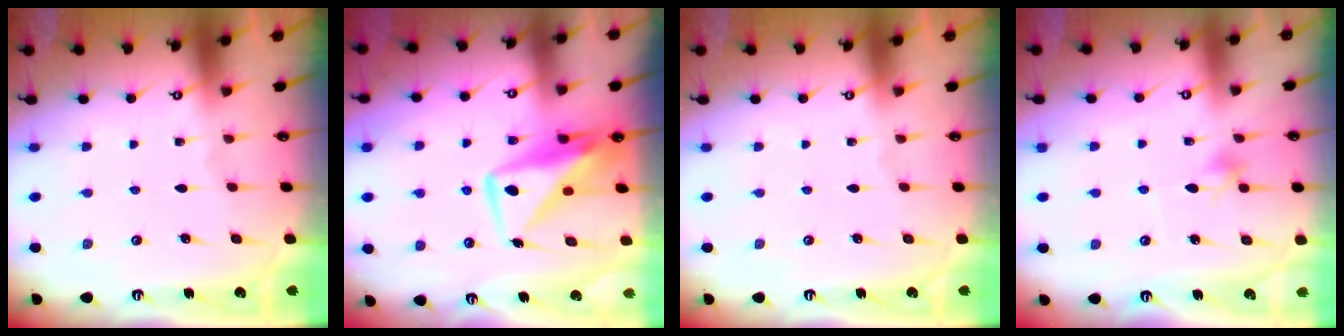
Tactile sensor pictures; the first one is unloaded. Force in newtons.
{"total": 10.7, "press": 10.7, "slide": 0.9}
{"total": 0.0}
{"total": 7.2, "press": 7.1, "slide": 1.2}